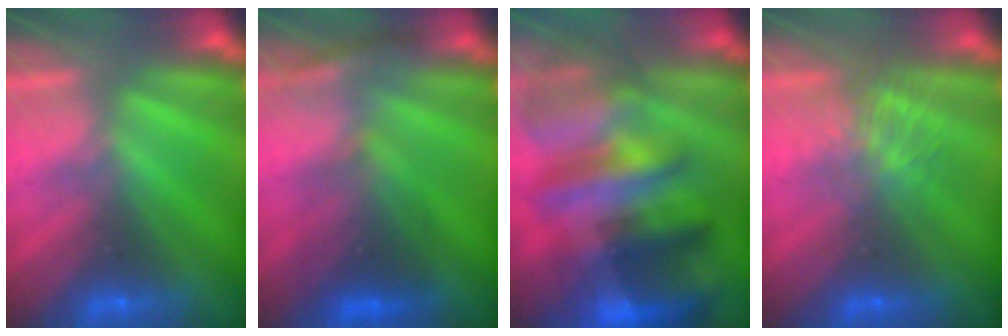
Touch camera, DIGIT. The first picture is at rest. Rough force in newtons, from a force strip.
{"total": 2.7}
{"total": 8.3}
{"total": 3.8}